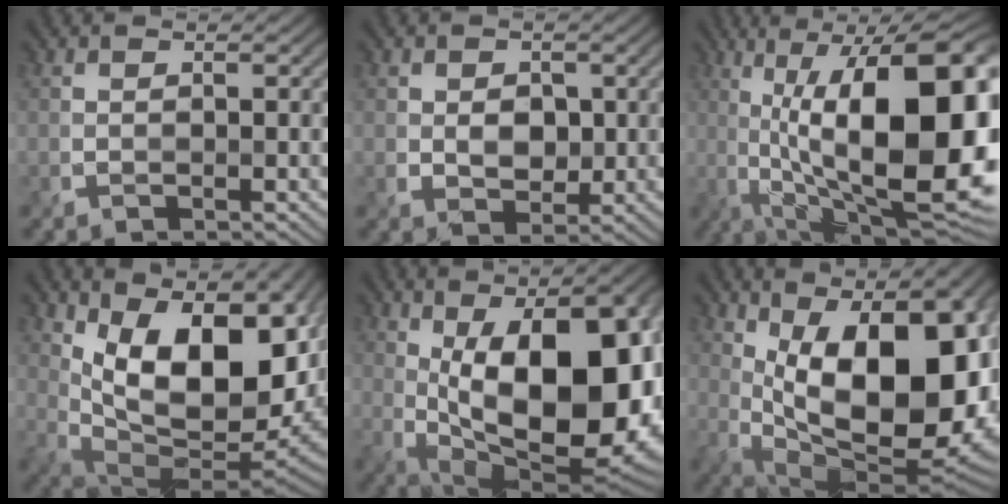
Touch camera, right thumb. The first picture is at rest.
{"total": 3.2, "force": [0.3, 2.5, 2.0], "torque": [-0.044, -0.006, 0.003]}
{"total": 19.3, "force": [1.4, 7.1, 17.9], "torque": [-0.264, 0.026, 0.029]}
{"total": 17.2, "force": [5.5, 8.4, 13.9], "torque": [-0.221, 0.002, 0.109]}
{"total": 19.5, "force": [0.9, 9.2, 17.2], "torque": [-0.254, -0.001, 0.017]}
{"total": 19.2, "force": [2.8, 9.2, 16.6], "torque": [-0.235, 0.007, 0.043]}